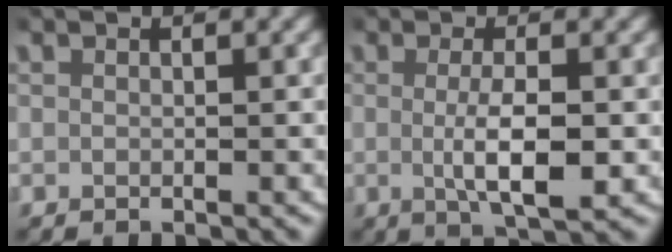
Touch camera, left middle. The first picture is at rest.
{"total": 4.2, "force": [-0.5, 1.0, 4.1], "torque": [-0.072, -0.010, -0.004]}